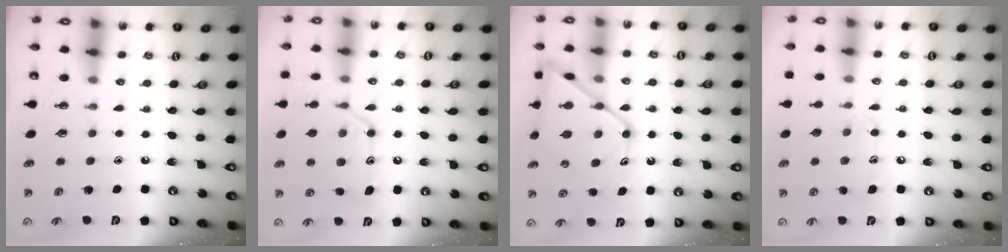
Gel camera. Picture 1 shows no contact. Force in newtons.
{"total": 14.4, "press": 14.3, "slide": 1.1}
{"total": 15.7, "press": 15.7, "slide": 1.3}
{"total": 10.0, "press": 10.0, "slide": 0.7}